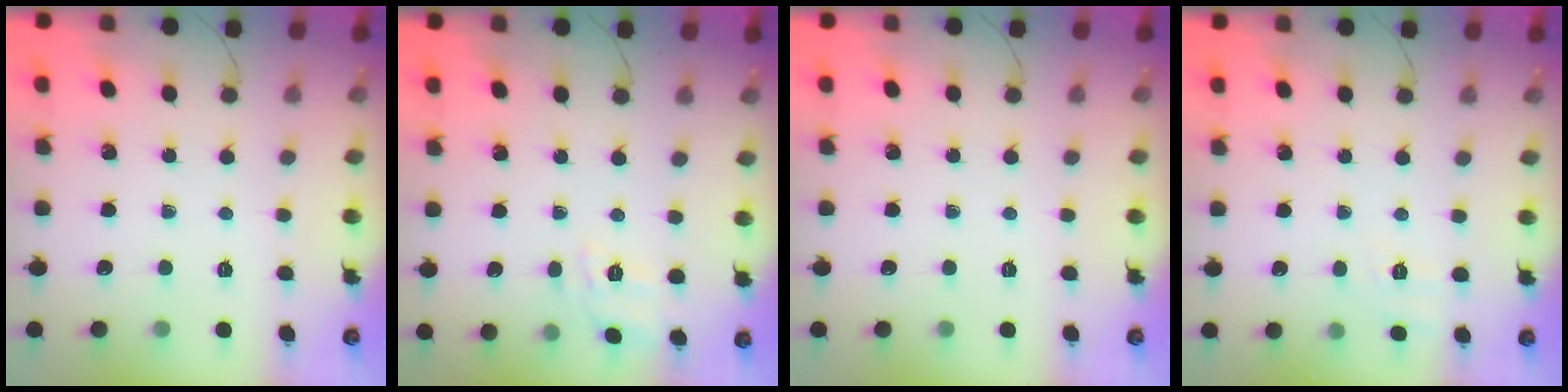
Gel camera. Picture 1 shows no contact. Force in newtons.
{"total": 4.7, "press": 4.3, "slide": 1.9}
{"total": 0.0}
{"total": 6.8, "press": 6.4, "slide": 2.1}